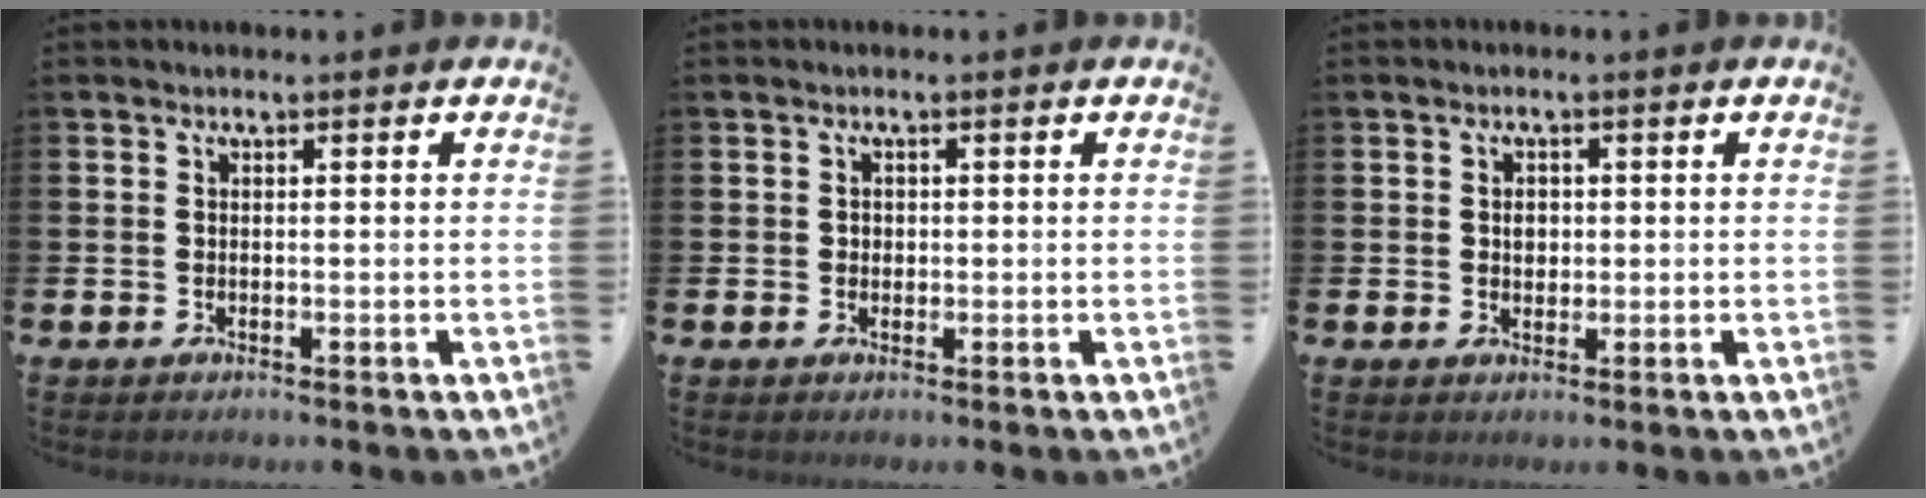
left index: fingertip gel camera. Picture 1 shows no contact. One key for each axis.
{"total": 1.0, "fx": 0.3, "fy": 0.9, "fz": 0.2, "tx": 0.010, "ty": 0.001, "tz": 0.002}
{"total": 1.5, "fx": 0.3, "fy": 1.3, "fz": 0.8, "tx": 0.005, "ty": -0.001, "tz": 0.000}